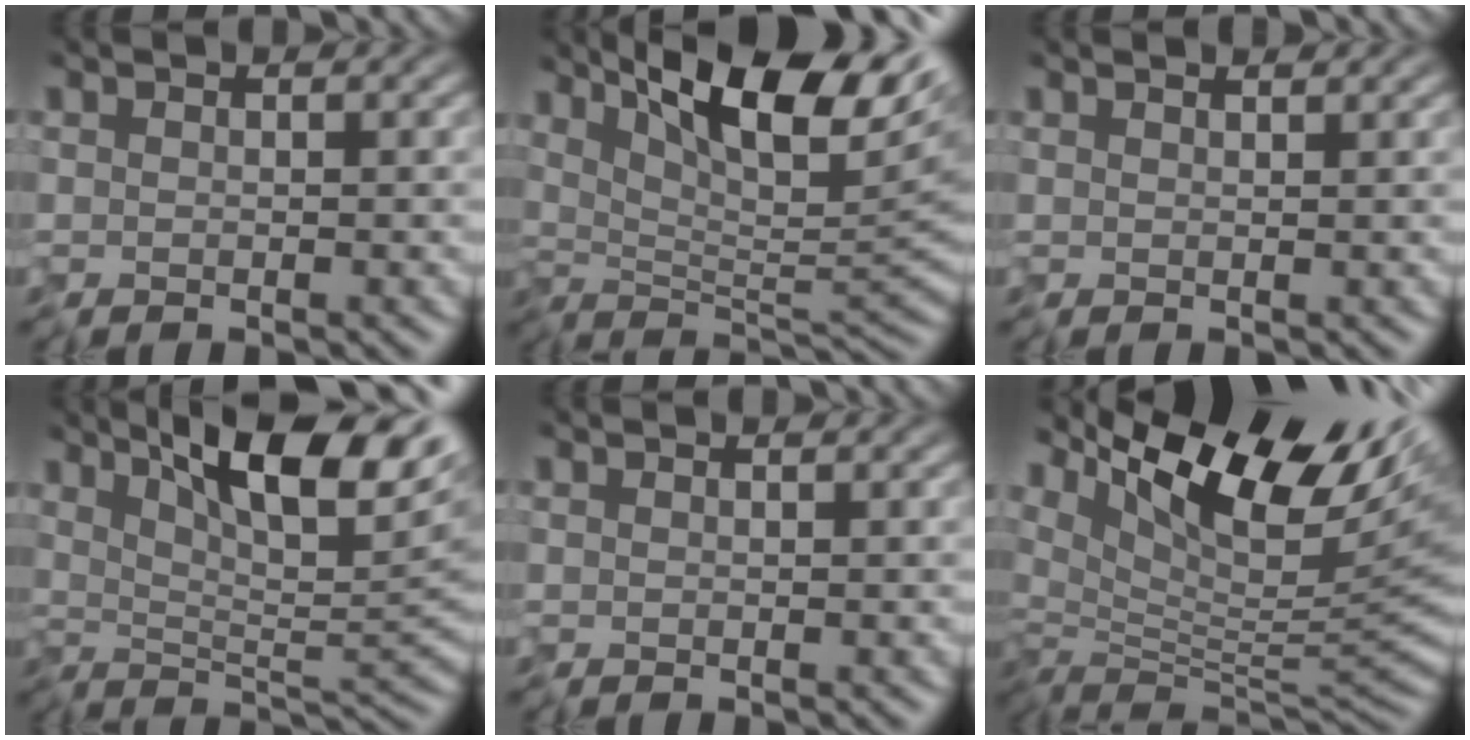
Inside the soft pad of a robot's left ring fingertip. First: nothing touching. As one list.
[{"total": 14.8, "force": [7.6, 5.7, 11.4], "torque": [-0.173, 0.022, 0.105]}, {"total": 2.0, "force": [1.6, 0.6, 1.1], "torque": [-0.008, 0.009, 0.003]}, {"total": 13.4, "force": [6.9, 4.6, 10.6], "torque": [-0.150, 0.011, 0.088]}, {"total": 0.5, "force": [0.4, 0.1, 0.2], "torque": [-0.003, 0.001, 0.002]}, {"total": 14.4, "force": [6.3, 6.5, 11.2], "torque": [-0.200, 0.024, 0.102]}]